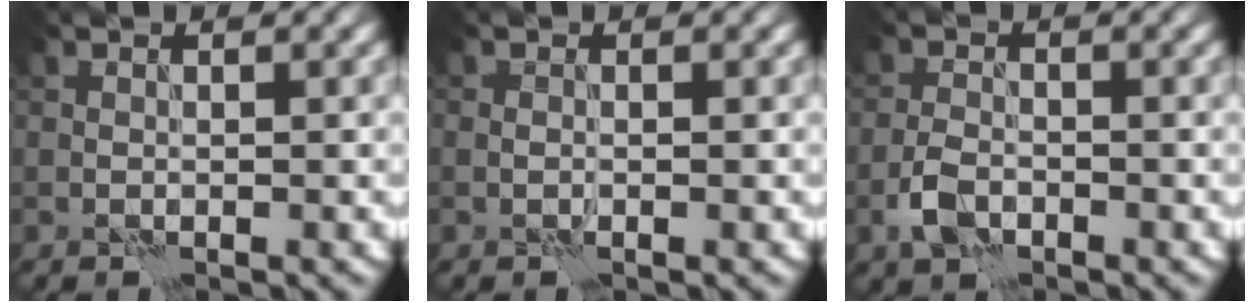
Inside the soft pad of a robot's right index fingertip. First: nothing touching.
{"total": 0.6, "force": [-0.1, 0.3, 0.5], "torque": [-0.010, -0.001, 0.000]}
{"total": 2.6, "force": [-1.3, 1.5, 1.7], "torque": [-0.037, 0.003, -0.032]}